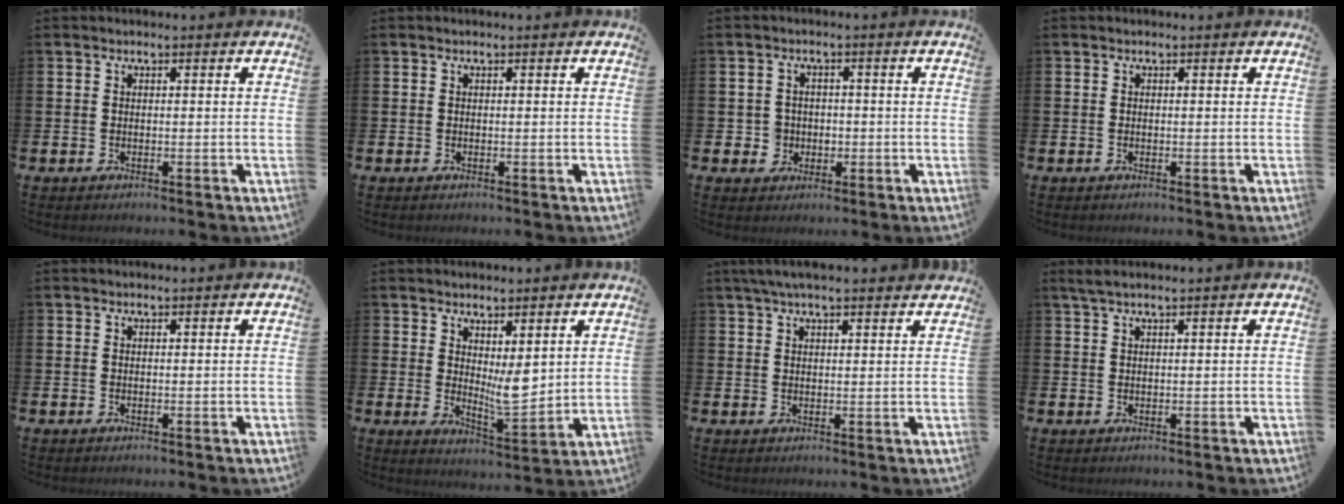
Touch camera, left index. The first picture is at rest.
{"total": 0.0}
{"total": 2.9, "force": [-0.4, 2.9, 0.3], "torque": [-0.005, 0.004, -0.017]}
{"total": 0.0}
{"total": 0.0}
{"total": 5.0, "force": [2.4, 2.0, 3.9], "torque": [-0.052, -0.031, 0.040]}
{"total": 3.9, "force": [3.5, 0.5, 1.8], "torque": [-0.040, -0.003, 0.063]}
{"total": 1.6, "force": [1.3, -0.1, 1.0], "torque": [-0.028, 0.004, 0.024]}